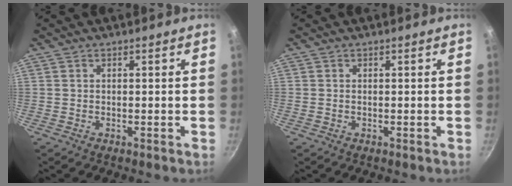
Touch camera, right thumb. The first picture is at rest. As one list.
[{"total": 0.0}]